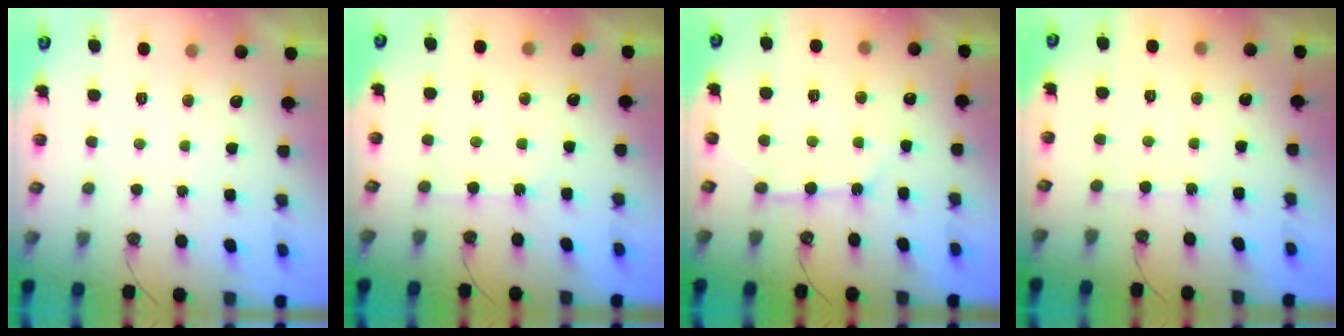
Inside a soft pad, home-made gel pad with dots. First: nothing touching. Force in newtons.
{"total": 4.2, "press": 4.2, "slide": 0.6}
{"total": 7.8, "press": 7.8, "slide": 0.7}
{"total": 2.3, "press": 2.3, "slide": 0.4}